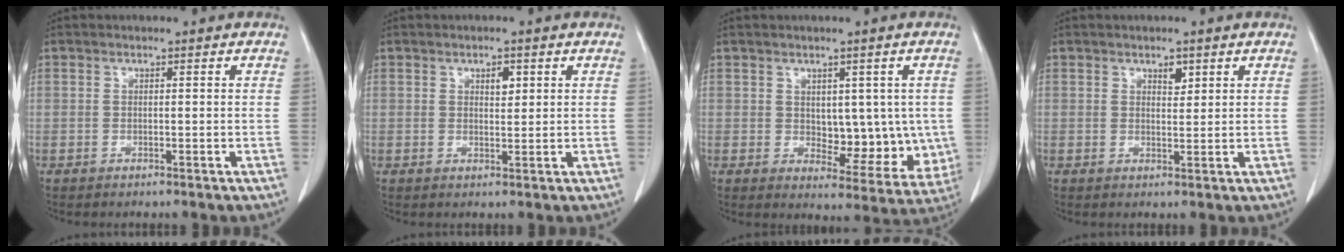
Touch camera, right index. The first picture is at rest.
{"total": 2.0, "force": [0.9, 1.0, 1.5], "torque": [-0.021, -0.003, 0.015]}
{"total": 9.3, "force": [0.4, 5.3, 7.6], "torque": [-0.078, -0.001, 0.020]}
{"total": 1.8, "force": [1.2, 0.9, 1.1], "torque": [-0.014, -0.005, 0.019]}